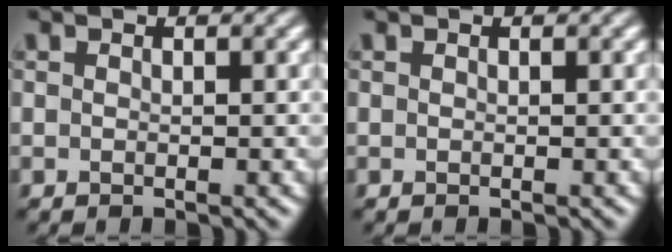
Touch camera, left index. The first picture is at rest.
{"total": 0.0}